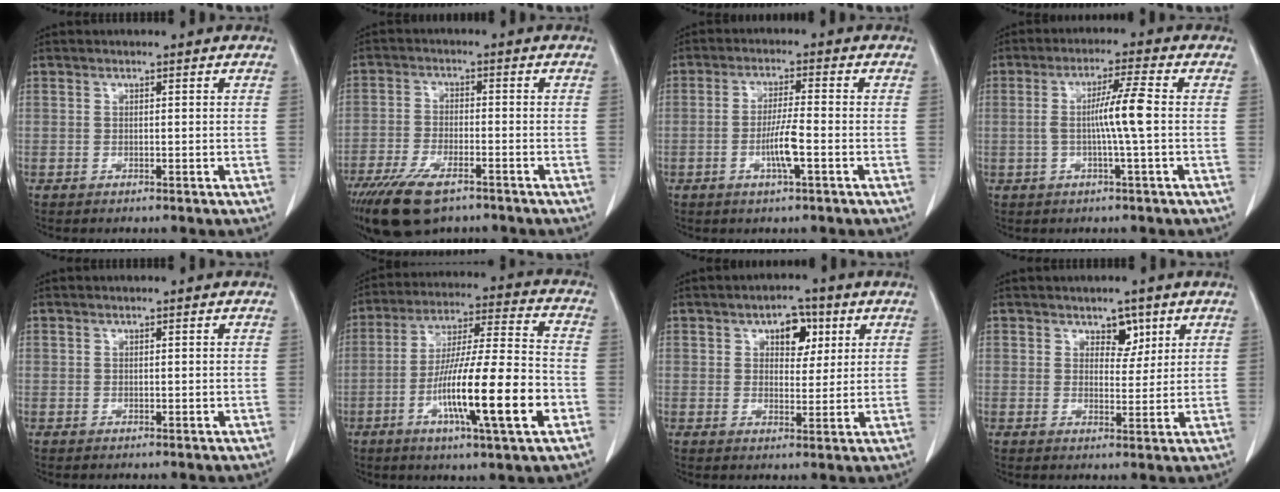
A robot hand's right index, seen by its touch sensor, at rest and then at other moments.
{"total": 10.3, "force": [-7.2, 3.6, 6.4], "torque": [-0.120, -0.017, -0.124]}
{"total": 5.2, "force": [-1.7, 0.1, 4.9], "torque": [-0.096, -0.004, -0.031]}
{"total": 6.1, "force": [-0.4, -0.8, 6.0], "torque": [-0.113, 0.007, -0.007]}
{"total": 0.0}
{"total": 18.0, "force": [-6.1, 1.0, 17.0], "torque": [-0.295, -0.011, -0.101]}
{"total": 5.4, "force": [2.3, 3.2, 3.7], "torque": [-0.048, 0.013, 0.034]}
{"total": 3.5, "force": [2.0, 2.1, 1.8], "torque": [-0.018, 0.001, 0.033]}